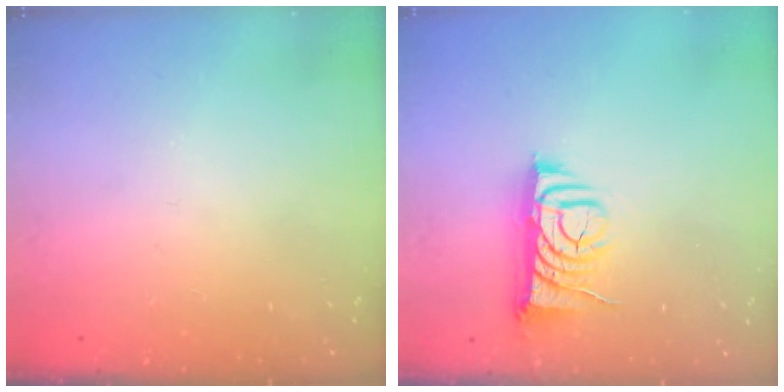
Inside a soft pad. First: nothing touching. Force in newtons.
{"total": 8.2, "press": 8.1, "slide": 1.2}